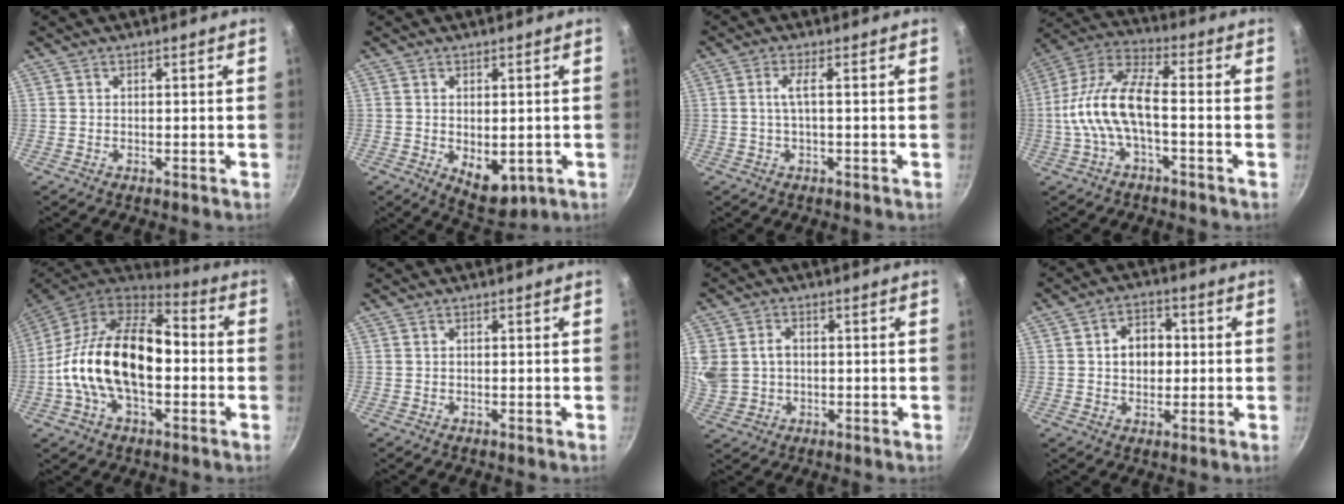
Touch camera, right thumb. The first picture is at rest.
{"total": 7.4, "force": [-1.2, 4.4, 5.8], "torque": [-0.068, -0.013, -0.002]}
{"total": 2.8, "force": [-0.1, 0.4, 2.8], "torque": [-0.064, 0.007, 0.000]}
{"total": 12.8, "force": [-2.7, 5.0, 11.5], "torque": [-0.236, 0.038, -0.068]}
{"total": 22.5, "force": [-1.8, 13.1, 18.2], "torque": [-0.302, 0.040, -0.046]}
{"total": 0.0}
{"total": 10.7, "force": [1.2, 9.0, 5.7], "torque": [-0.134, 0.013, 0.028]}
{"total": 7.4, "force": [0.7, 5.7, 4.7], "torque": [-0.039, 0.010, 0.004]}